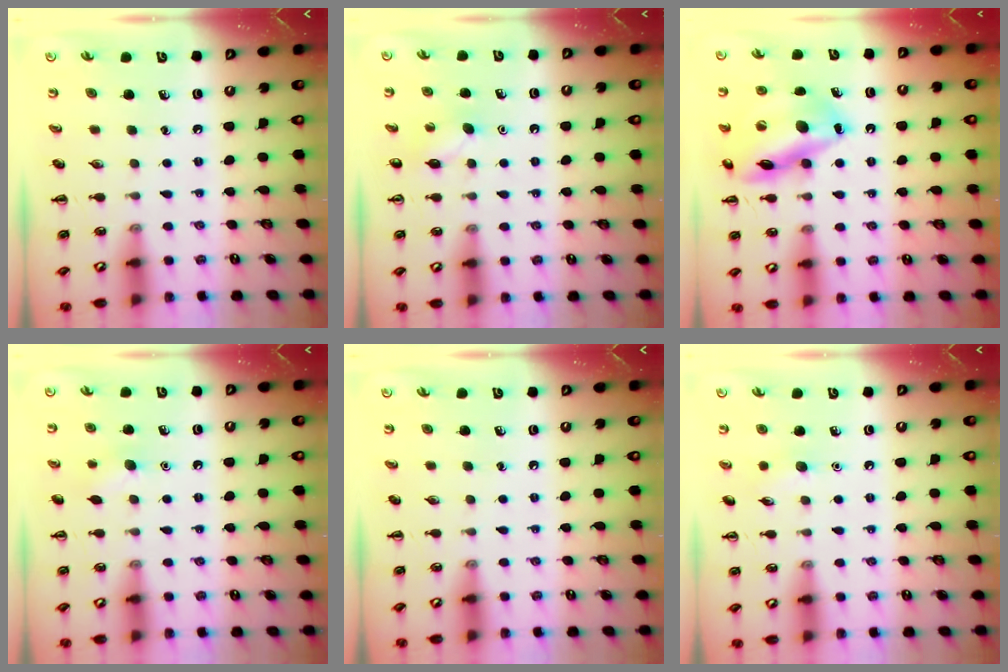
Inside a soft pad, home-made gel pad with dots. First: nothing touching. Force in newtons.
{"total": 5.5, "press": 5.3, "slide": 1.4}
{"total": 17.9, "press": 17.7, "slide": 2.0}
{"total": 7.0, "press": 6.7, "slide": 1.9}
{"total": 0.0}
{"total": 5.5, "press": 5.3, "slide": 1.5}